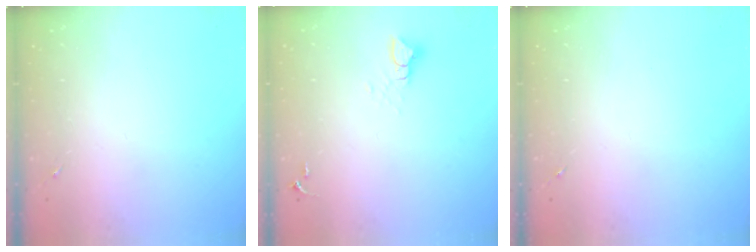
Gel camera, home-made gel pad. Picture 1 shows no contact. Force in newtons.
{"total": 3.3, "press": 3.3, "slide": 0.3}
{"total": 0.0}